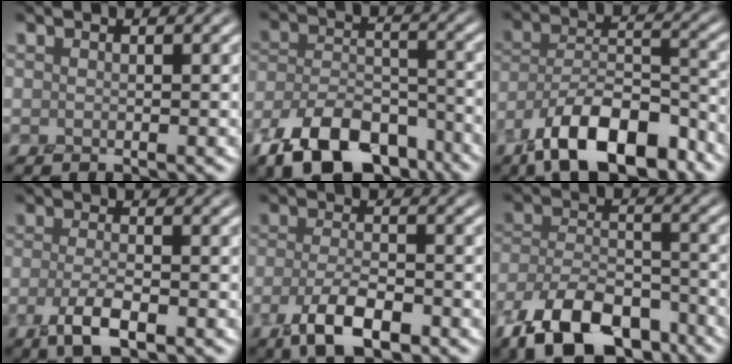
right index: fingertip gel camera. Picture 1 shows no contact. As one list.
[{"total": 9.0, "force": [-6.3, 4.3, 4.8], "torque": [-0.080, -0.014, -0.112]}, {"total": 10.0, "force": [-6.9, 3.7, 6.3], "torque": [-0.101, -0.006, -0.130]}, {"total": 3.4, "force": [-2.0, 0.8, 2.6], "torque": [-0.053, -0.008, -0.042]}, {"total": 4.9, "force": [-2.9, 1.7, 3.6], "torque": [-0.070, -0.008, -0.058]}, {"total": 9.5, "force": [-6.9, 4.1, 5.1], "torque": [-0.089, -0.018, -0.126]}]